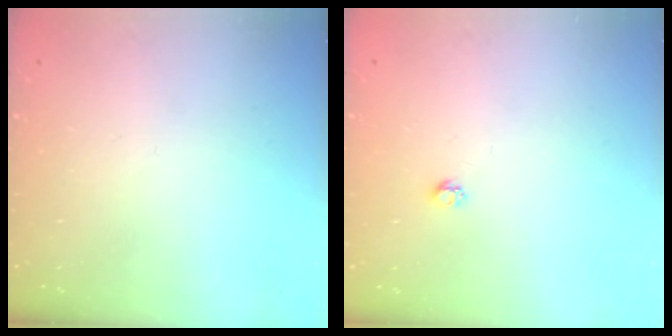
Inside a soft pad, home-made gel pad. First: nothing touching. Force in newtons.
{"total": 2.7, "press": 2.7, "slide": 0.4}